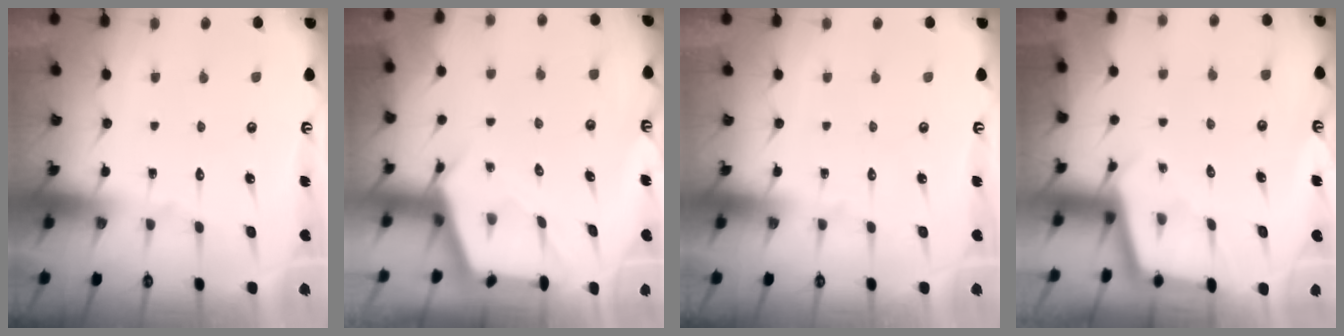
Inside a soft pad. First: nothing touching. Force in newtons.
{"total": 2.7, "press": 2.7, "slide": 0.3}
{"total": 0.0}
{"total": 2.5, "press": 2.5, "slide": 0.2}